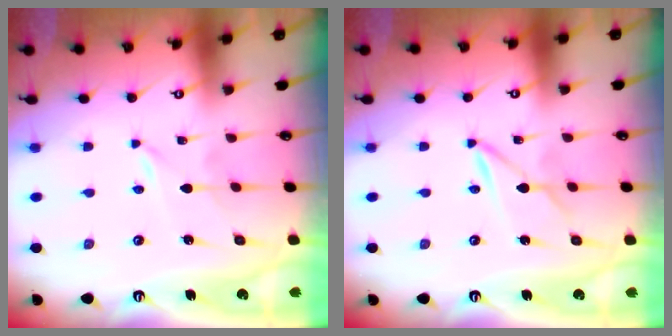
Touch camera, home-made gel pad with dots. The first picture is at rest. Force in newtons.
{"total": 2.0, "press": 2.0, "slide": 0.1}